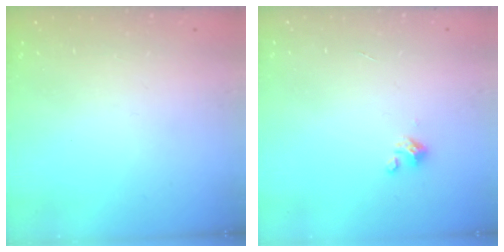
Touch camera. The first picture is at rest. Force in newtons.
{"total": 2.0, "press": 2.0, "slide": 0.2}